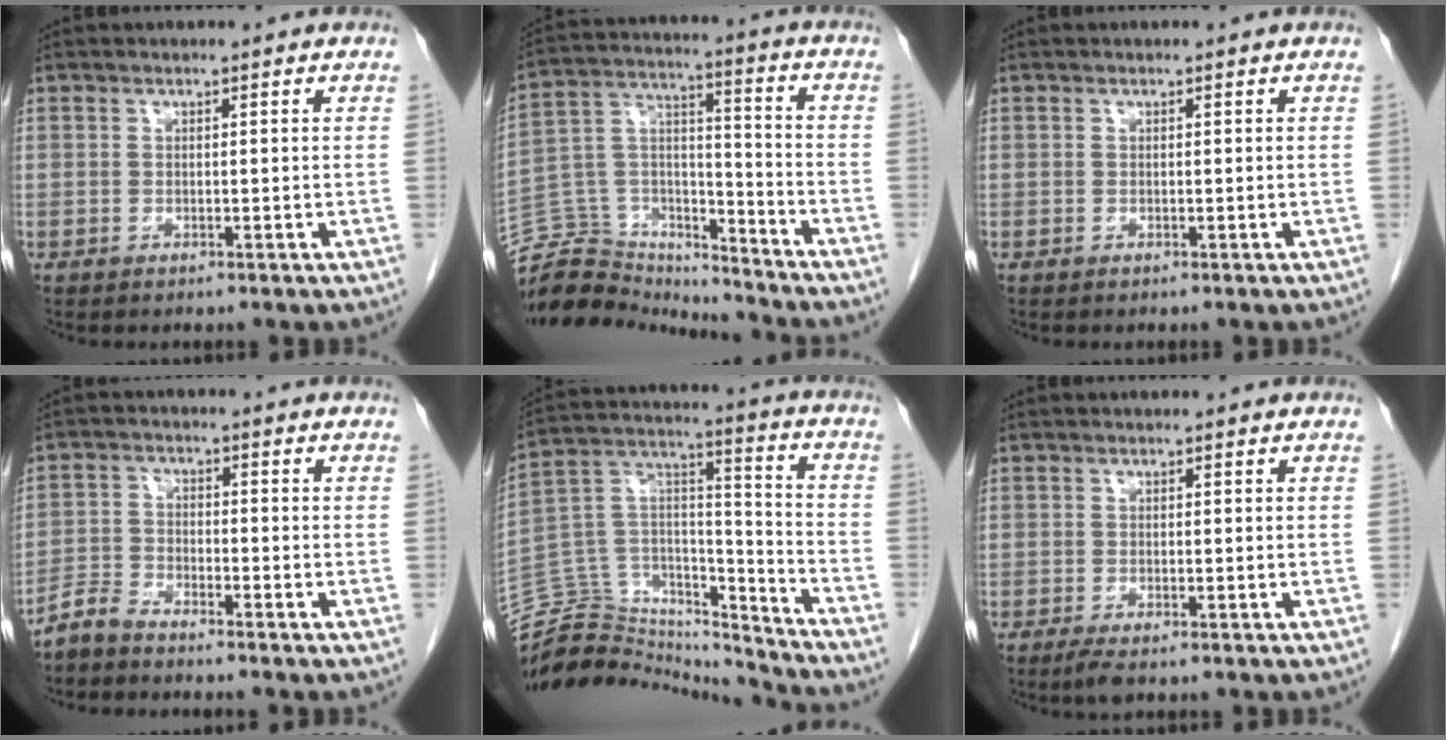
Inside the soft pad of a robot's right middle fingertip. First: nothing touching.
{"total": 18.6, "force": [-18.0, 4.2, 2.6], "torque": [-0.059, 0.054, -0.292]}
{"total": 0.0}
{"total": 3.3, "force": [-3.3, 0.6, 0.4], "torque": [-0.007, -0.008, -0.068]}
{"total": 22.1, "force": [-20.9, 6.1, 4.0], "torque": [-0.094, 0.065, -0.334]}
{"total": 2.2, "force": [-1.5, 0.4, 1.5], "torque": [-0.032, -0.007, -0.027]}